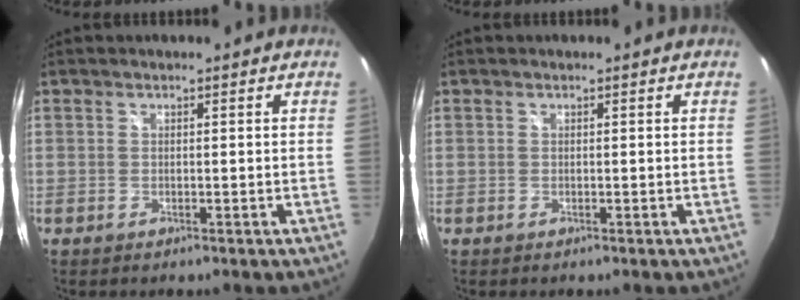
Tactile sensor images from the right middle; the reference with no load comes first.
{"total": 0.0}